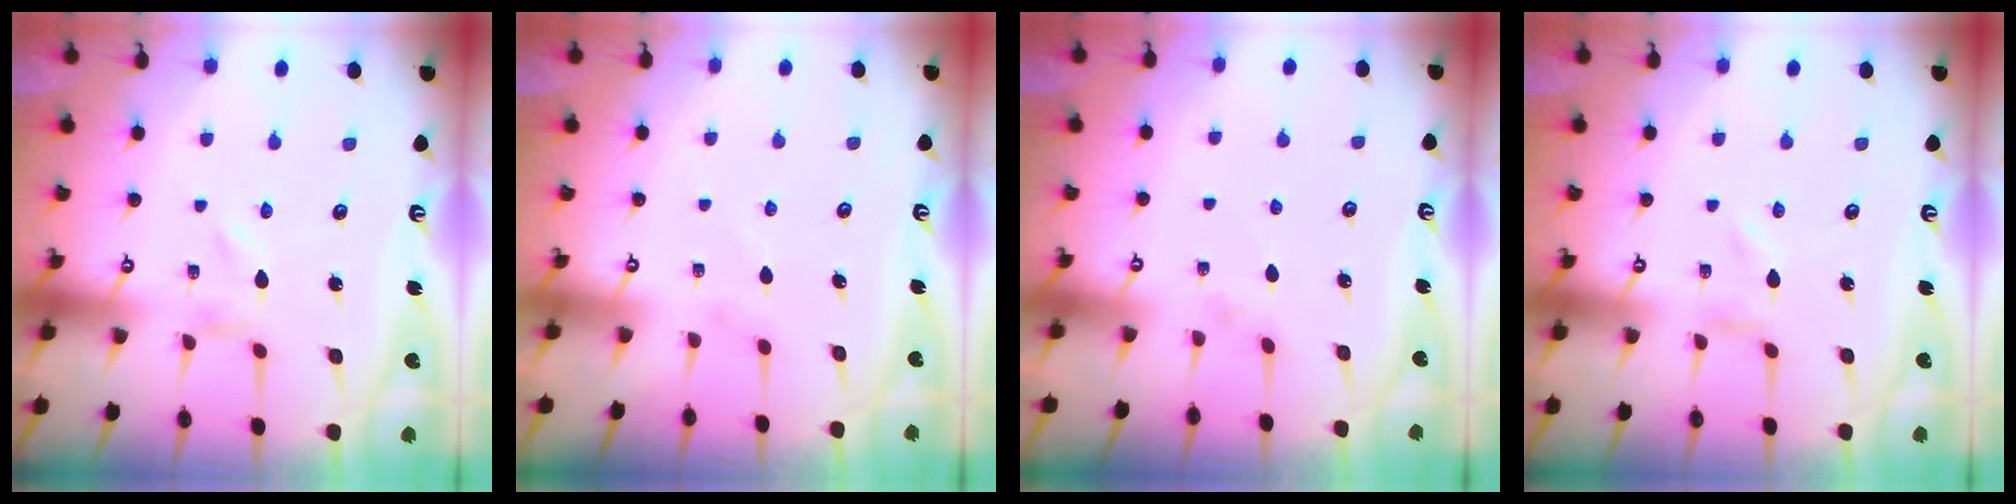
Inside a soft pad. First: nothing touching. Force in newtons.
{"total": 0.0}
{"total": 0.9, "press": 0.8, "slide": 0.3}
{"total": 0.9, "press": 0.9, "slide": 0.1}